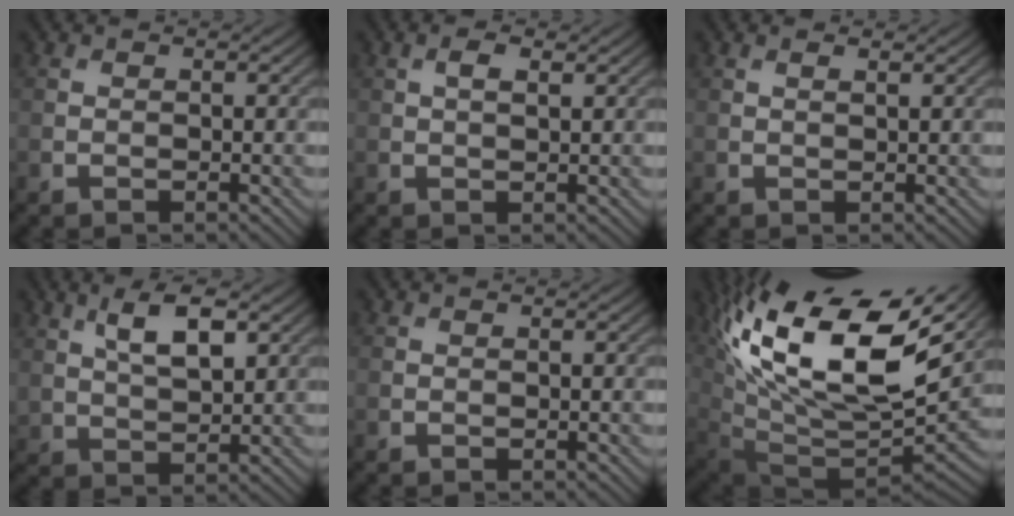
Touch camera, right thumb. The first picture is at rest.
{"total": 2.2, "force": [0.9, 0.8, 1.8], "torque": [-0.039, 0.001, 0.017]}
{"total": 1.0, "force": [0.7, 0.1, 0.8], "torque": [-0.014, -0.001, 0.012]}
{"total": 6.8, "force": [3.2, 3.0, 5.3], "torque": [-0.107, 0.002, 0.063]}
{"total": 0.0}
{"total": 18.9, "force": [9.6, 9.0, 13.5], "torque": [-0.269, 0.014, 0.179]}